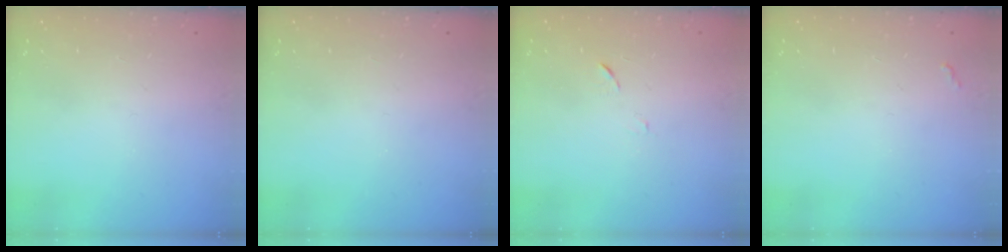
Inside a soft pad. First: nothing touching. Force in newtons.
{"total": 0.0}
{"total": 5.0, "press": 4.9, "slide": 0.6}
{"total": 2.8, "press": 2.8, "slide": 0.4}